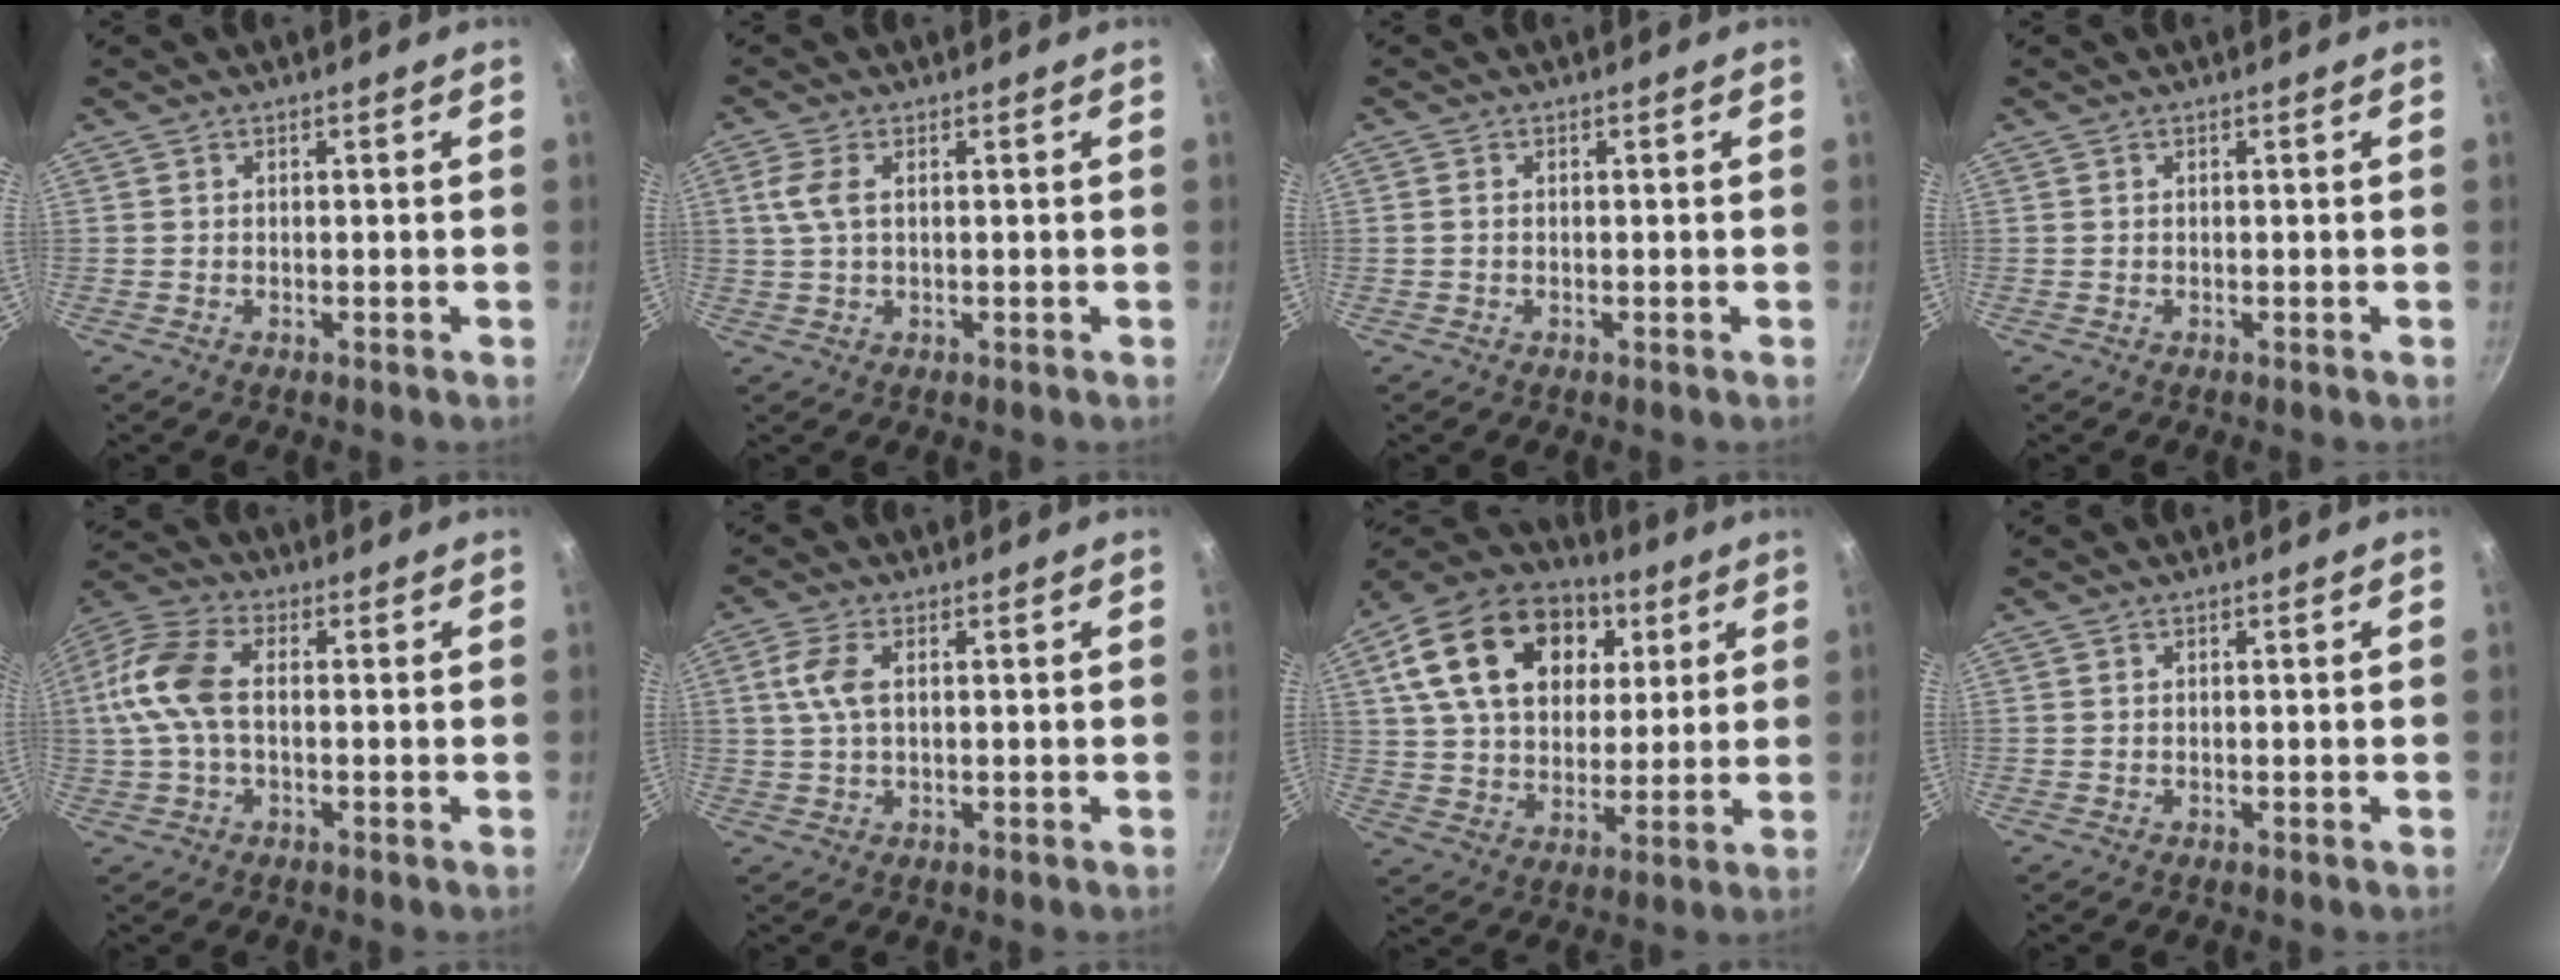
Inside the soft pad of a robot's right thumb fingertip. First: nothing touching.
{"total": 3.8, "force": [0.9, 1.9, 3.2], "torque": [-0.073, 0.006, 0.018]}
{"total": 0.6, "force": [0.0, 0.4, 0.4], "torque": [-0.009, 0.003, -0.002]}
{"total": 0.0}
{"total": 12.0, "force": [0.3, 6.9, 9.8], "torque": [-0.206, 0.029, -0.011]}
{"total": 4.9, "force": [1.0, 2.3, 4.2], "torque": [-0.093, 0.009, 0.018]}
{"total": 23.2, "force": [8.1, 16.1, 14.7], "torque": [-0.242, 0.001, 0.130]}
{"total": 0.0}